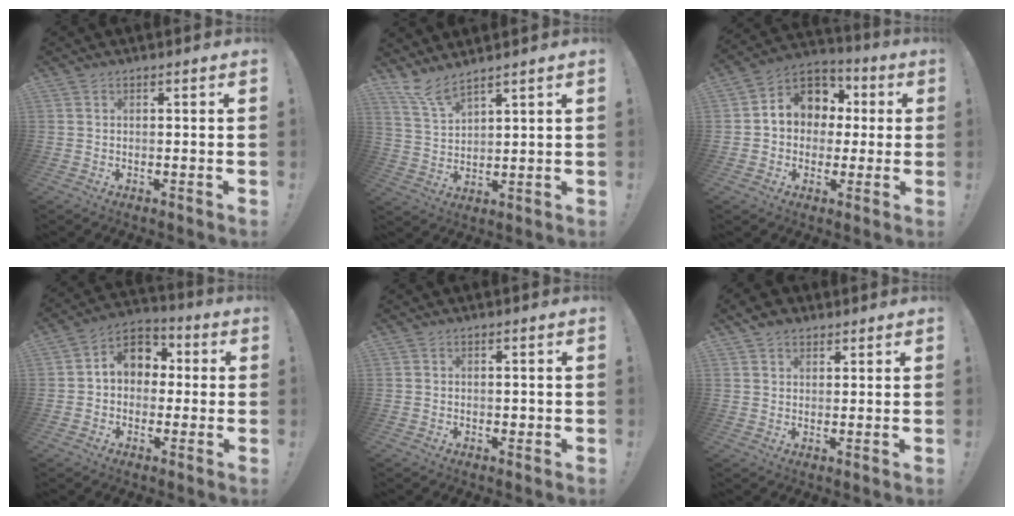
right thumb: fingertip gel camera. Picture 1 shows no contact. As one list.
[{"total": 7.1, "force": [6.2, 1.1, 3.3], "torque": [-0.076, -0.035, 0.115]}, {"total": 11.4, "force": [2.2, 10.0, 5.2], "torque": [-0.065, -0.003, 0.047]}, {"total": 9.4, "force": [1.2, 7.9, 5.0], "torque": [-0.070, 0.009, 0.030]}, {"total": 0.7, "force": [-0.1, 0.7, 0.2], "torque": [-0.004, 0.002, -0.001]}, {"total": 4.2, "force": [2.8, 2.9, 1.2], "torque": [-0.011, -0.014, 0.050]}]